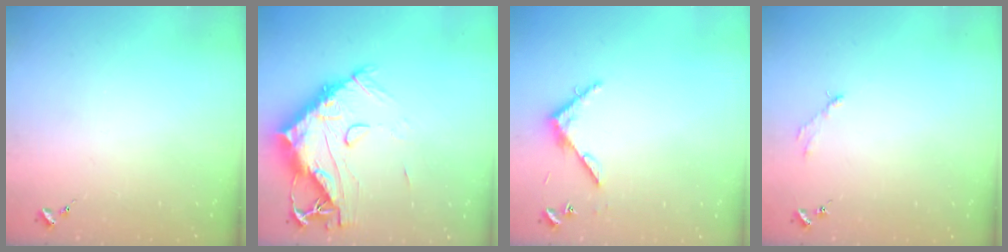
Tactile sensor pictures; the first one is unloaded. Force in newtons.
{"total": 18.5, "press": 18.4, "slide": 1.9}
{"total": 5.0, "press": 5.0, "slide": 0.4}
{"total": 2.8, "press": 2.8, "slide": 0.4}